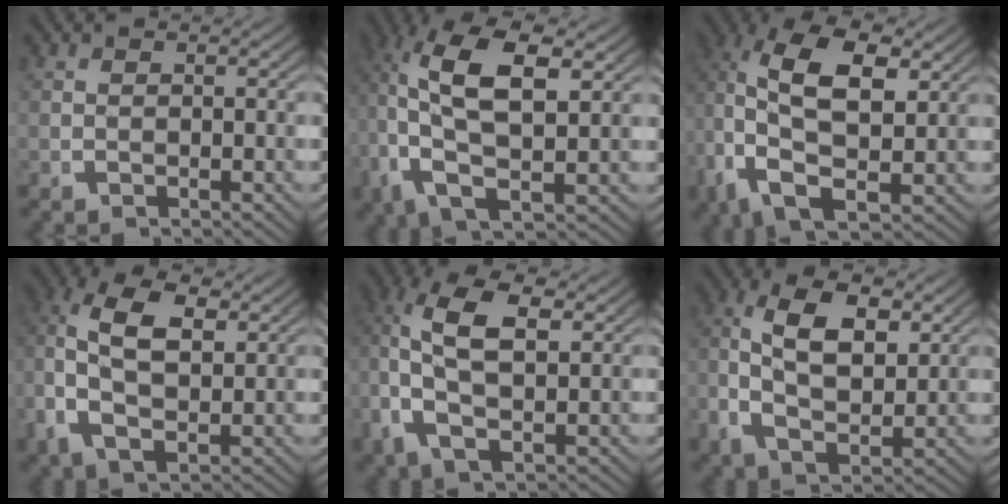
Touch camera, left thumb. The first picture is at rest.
{"total": 9.0, "force": [1.8, 4.6, 7.5], "torque": [-0.180, -0.029, 0.046]}
{"total": 10.2, "force": [1.1, 6.4, 7.8], "torque": [-0.181, -0.038, 0.033]}
{"total": 8.2, "force": [2.0, 5.2, 6.1], "torque": [-0.144, -0.020, 0.045]}
{"total": 7.1, "force": [1.9, 3.7, 5.7], "torque": [-0.141, -0.015, 0.044]}
{"total": 8.9, "force": [0.8, 5.5, 6.9], "torque": [-0.149, -0.024, 0.024]}